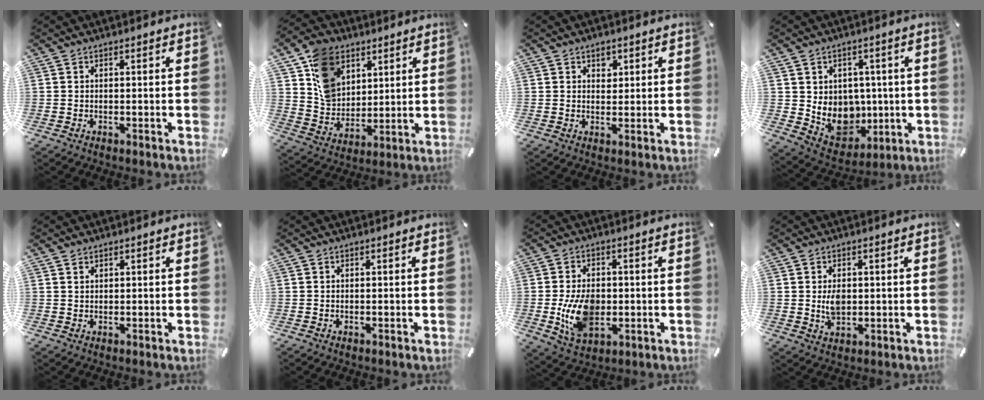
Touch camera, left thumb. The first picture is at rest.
{"total": 12.6, "force": [5.9, 9.9, 4.9], "torque": [-0.103, -0.010, 0.121]}
{"total": 2.6, "force": [1.1, 2.2, 1.0], "torque": [0.009, -0.009, 0.012]}
{"total": 9.8, "force": [0.8, 9.2, 3.4], "torque": [-0.065, -0.021, 0.030]}
{"total": 1.2, "force": [0.9, 0.8, 0.3], "torque": [-0.006, 0.002, 0.016]}
{"total": 0.0}
{"total": 11.5, "force": [-1.3, 8.0, 8.2], "torque": [-0.168, -0.002, -0.021]}
{"total": 4.3, "force": [0.5, 3.1, 3.0], "torque": [-0.044, -0.008, 0.002]}